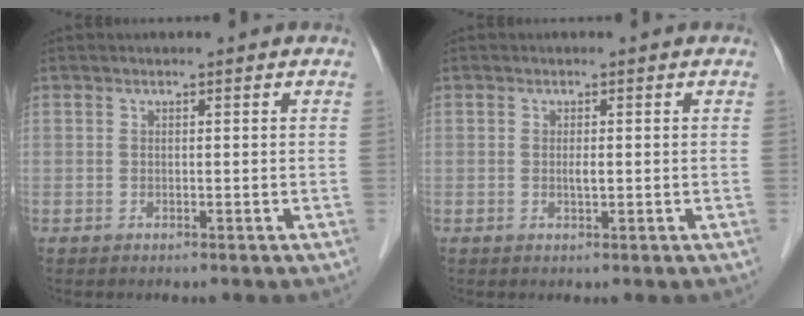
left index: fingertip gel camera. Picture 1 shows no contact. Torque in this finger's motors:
{"motor_torque": [0.08, 0.07, 0.01, 0.00]}